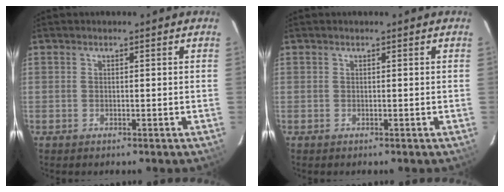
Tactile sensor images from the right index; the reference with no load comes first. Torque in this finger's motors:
{"motor_torque": [0.00, 0.00, 0.00, 0.01]}